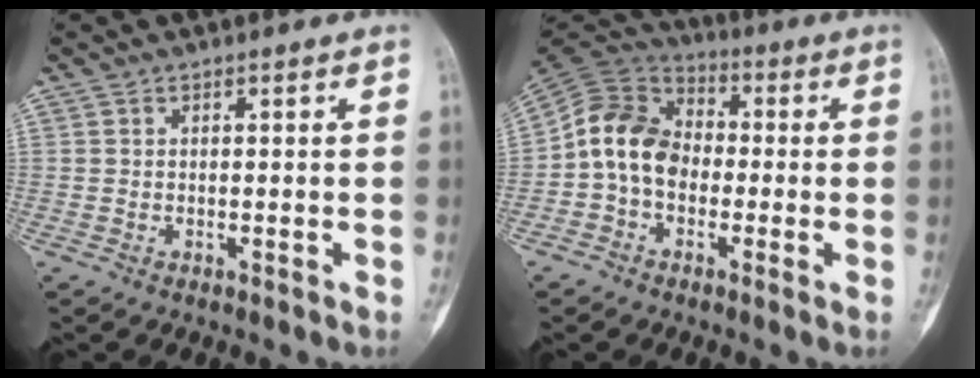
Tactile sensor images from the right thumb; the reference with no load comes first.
{"total": 11.4, "force": [-1.6, 8.8, 7.2], "torque": [-0.119, 0.031, -0.047]}